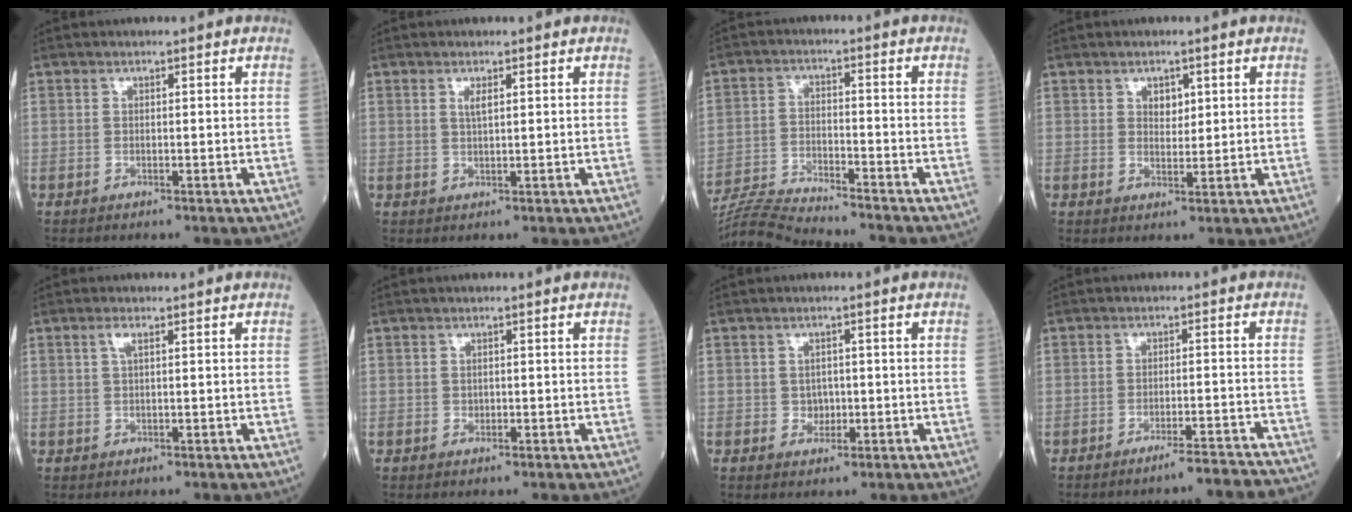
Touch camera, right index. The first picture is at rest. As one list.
[{"total": 1.5, "force": [0.7, 0.2, 1.3], "torque": [-0.028, -0.003, 0.014]}, {"total": 10.7, "force": [-10.3, -0.9, 2.9], "torque": [-0.049, -0.011, -0.180]}, {"total": 2.4, "force": [1.1, 1.5, 1.5], "torque": [-0.018, -0.002, 0.018]}, {"total": 1.4, "force": [0.6, 0.2, 1.3], "torque": [-0.032, 0.006, 0.012]}, {"total": 0.6, "force": [0.0, 0.5, 0.2], "torque": [0.000, 0.002, 0.000]}, {"total": 2.0, "force": [-0.2, 1.7, 1.0], "torque": [-0.011, 0.004, 0.000]}, {"total": 8.1, "force": [-7.7, 0.0, 2.5], "torque": [-0.010, 0.005, -0.101]}]